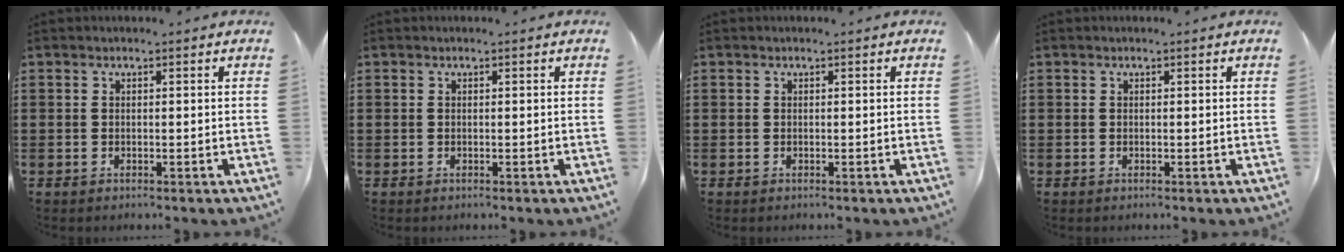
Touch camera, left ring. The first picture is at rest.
{"total": 0.0}
{"total": 0.0}
{"total": 0.0}